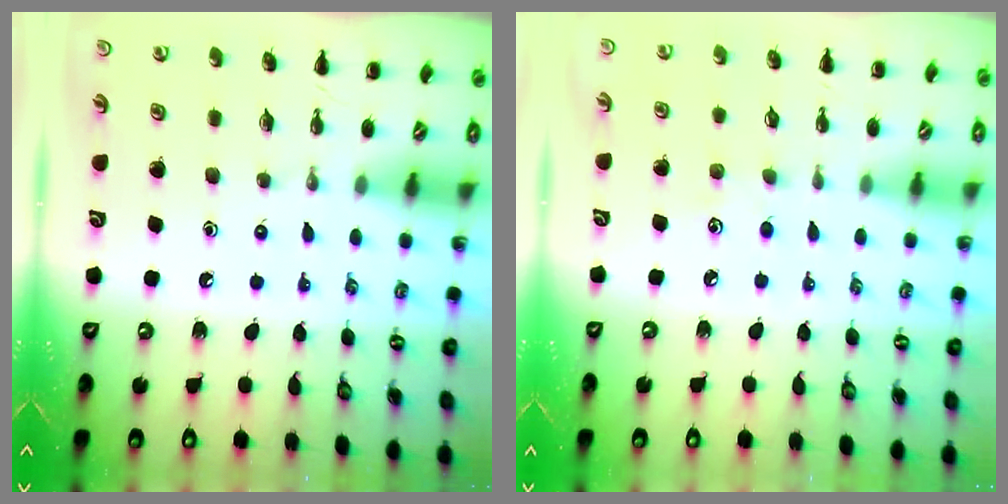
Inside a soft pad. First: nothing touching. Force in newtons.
{"total": 4.2, "press": 4.0, "slide": 1.0}